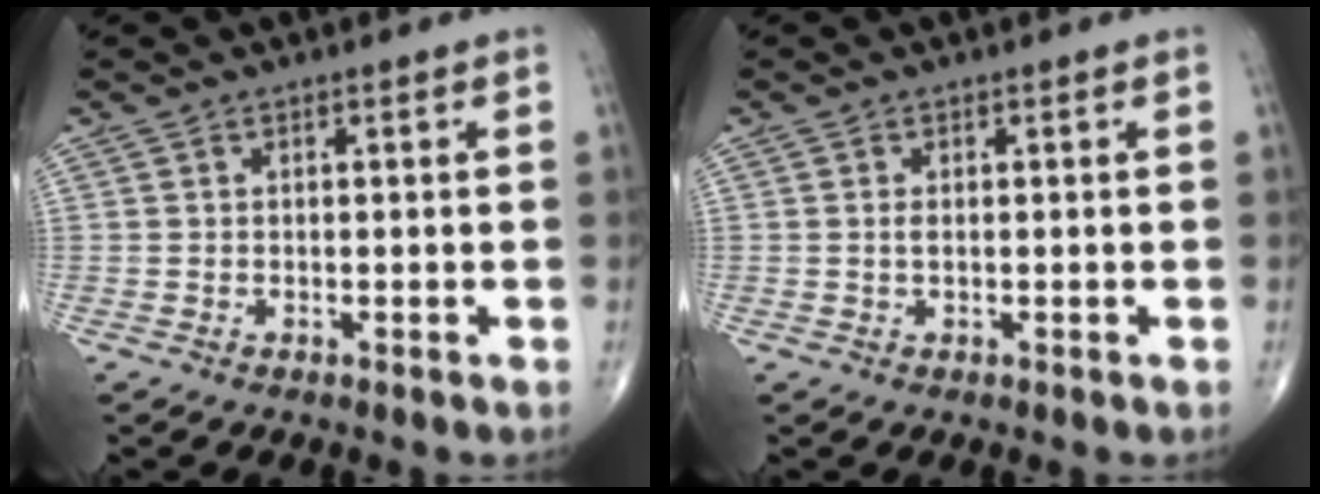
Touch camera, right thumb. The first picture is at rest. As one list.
[{"total": 0.9, "force": [0.0, 0.4, 0.8], "torque": [-0.018, -0.001, 0.000]}]